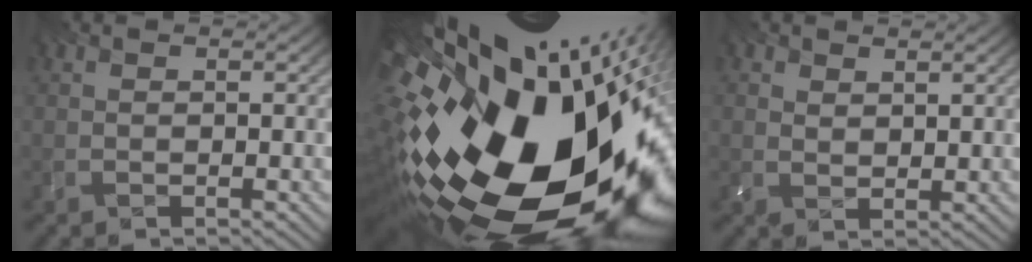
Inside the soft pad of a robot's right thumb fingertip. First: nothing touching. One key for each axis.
{"total": 21.2, "fx": -3.6, "fy": 12.4, "fz": 16.8, "tx": -0.302, "ty": -0.071, "tz": -0.049}
{"total": 1.3, "fx": 1.1, "fy": -0.1, "fz": -0.6, "tx": -0.003, "ty": -0.012, "tz": 0.044}